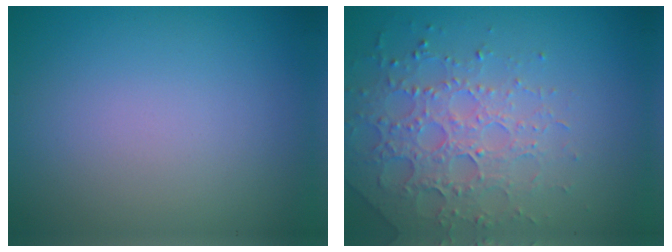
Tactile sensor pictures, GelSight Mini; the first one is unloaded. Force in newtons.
{"total": 4.9, "press": 4.7, "slide": 1.2}